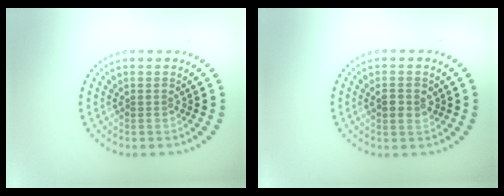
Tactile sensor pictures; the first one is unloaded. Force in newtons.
{"total": 2.1, "press": 2.0, "slide": 0.7}